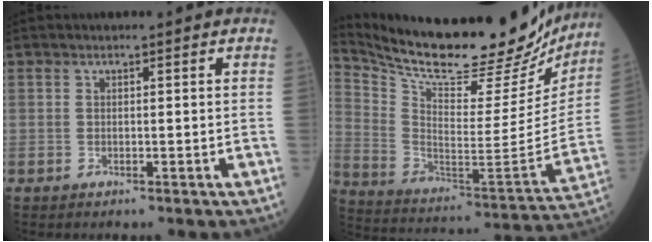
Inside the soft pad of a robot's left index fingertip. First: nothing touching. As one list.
[{"total": 28.4, "force": [25.2, 5.6, 12.0], "torque": [-0.201, -0.059, 0.360]}]